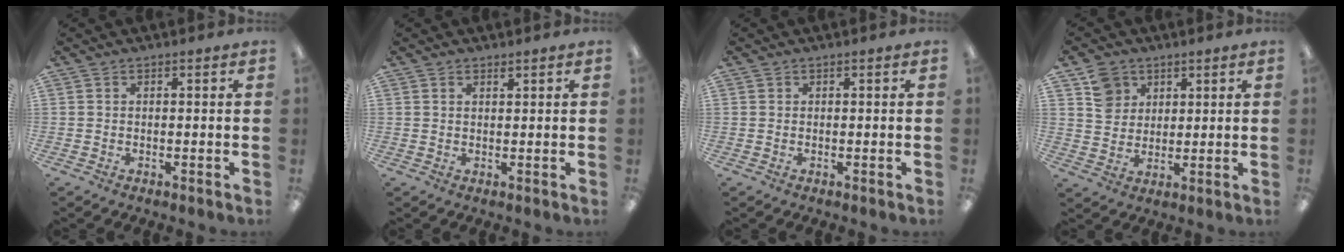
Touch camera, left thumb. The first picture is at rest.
{"total": 1.0, "force": [0.9, 0.3, 0.2], "torque": [0.003, -0.003, 0.015]}
{"total": 0.0}
{"total": 7.1, "force": [3.9, 5.8, 1.5], "torque": [-0.022, -0.006, 0.071]}